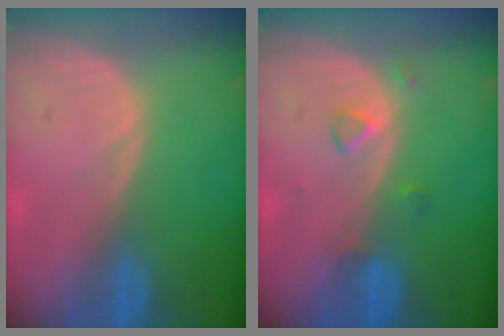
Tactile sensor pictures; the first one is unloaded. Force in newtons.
{"total": 2.1, "press": 2.1, "slide": 0.1}